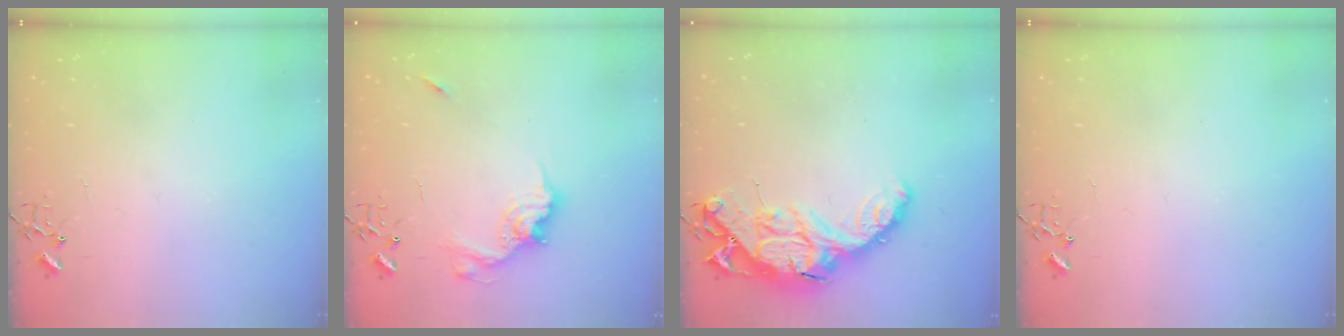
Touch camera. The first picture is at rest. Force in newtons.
{"total": 13.6, "press": 13.6, "slide": 1.0}
{"total": 18.0, "press": 18.0, "slide": 1.3}
{"total": 0.0}